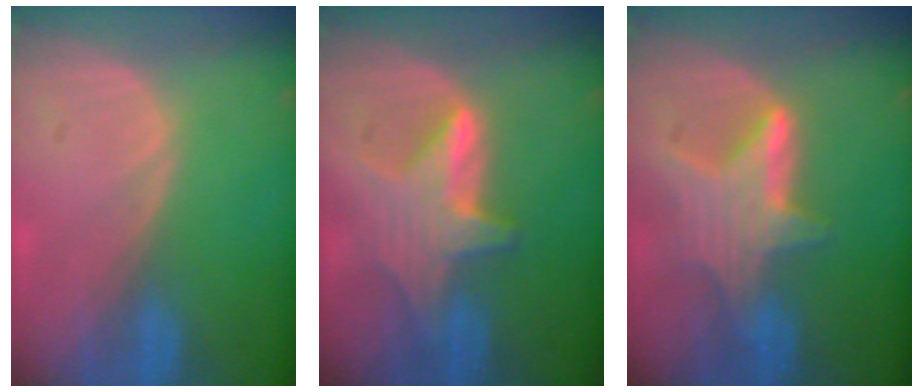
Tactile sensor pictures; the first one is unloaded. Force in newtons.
{"total": 6.6, "press": 6.5, "slide": 1.1}
{"total": 6.8, "press": 6.6, "slide": 1.5}